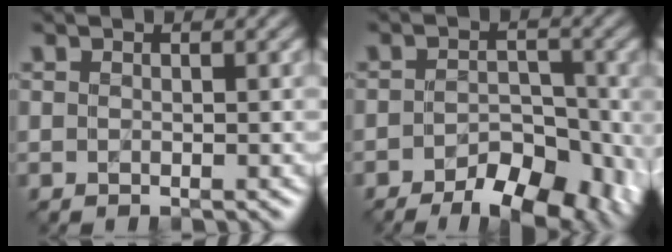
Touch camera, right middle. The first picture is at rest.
{"total": 7.6, "force": [-4.2, 3.8, 5.2], "torque": [-0.066, -0.011, -0.056]}